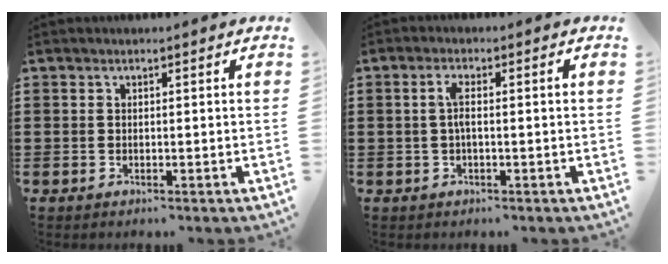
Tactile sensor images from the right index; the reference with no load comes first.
{"total": 2.9, "force": [-0.1, 0.5, 2.9], "torque": [-0.054, 0.003, -0.006]}